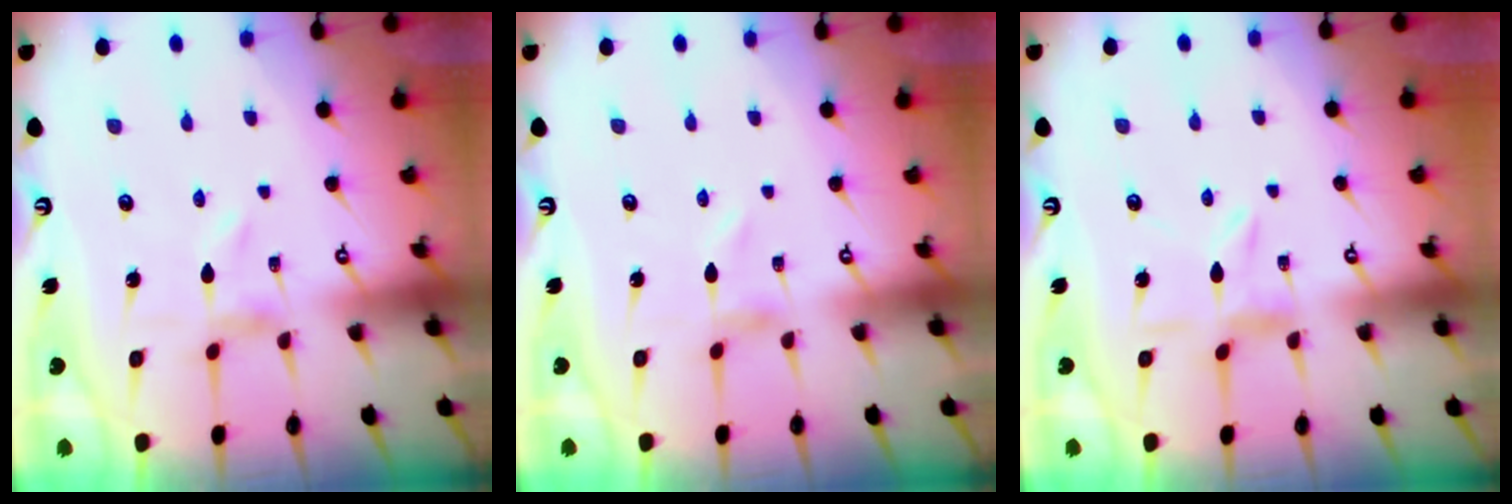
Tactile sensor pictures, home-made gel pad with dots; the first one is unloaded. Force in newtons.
{"total": 0.6, "press": 0.5, "slide": 0.2}
{"total": 2.7, "press": 2.7, "slide": 0.4}